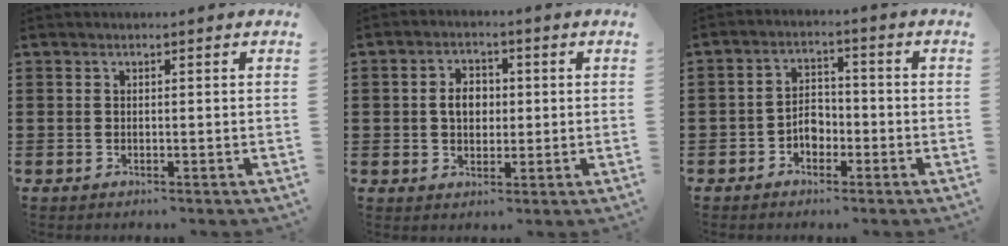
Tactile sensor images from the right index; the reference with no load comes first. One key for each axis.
{"total": 4.0, "fx": 0.2, "fy": 2.9, "fz": 2.7, "tx": -0.052, "ty": 0.009, "tz": -0.002}
{"total": 3.4, "fx": -1.7, "fy": 2.4, "fz": 1.7, "tx": -0.038, "ty": 0.007, "tz": -0.035}